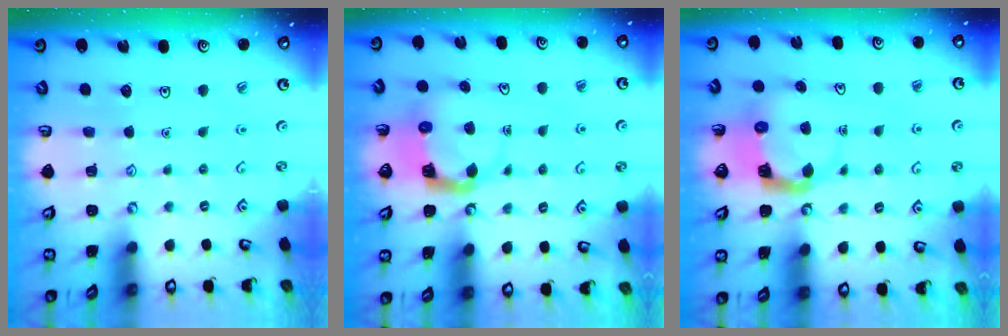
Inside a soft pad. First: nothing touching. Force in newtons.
{"total": 3.6, "press": 3.6, "slide": 0.6}
{"total": 3.6, "press": 3.6, "slide": 0.6}